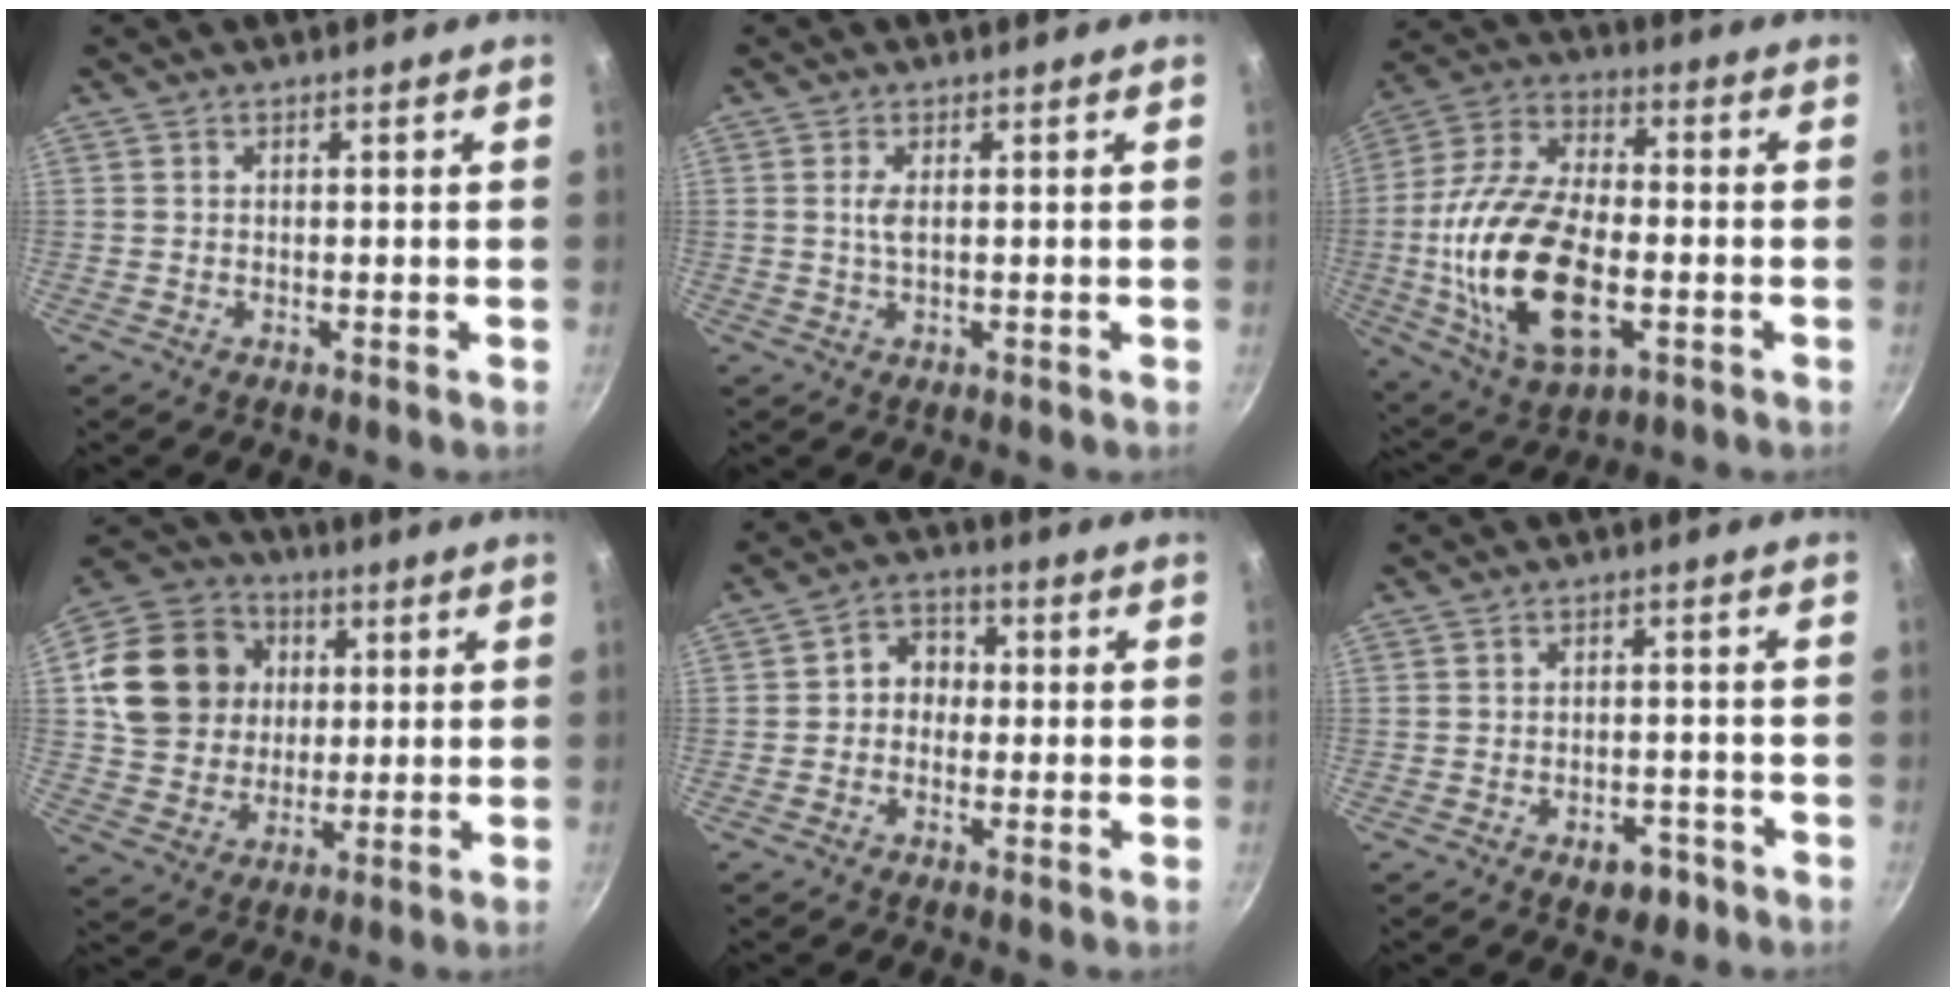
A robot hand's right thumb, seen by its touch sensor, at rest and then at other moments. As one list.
[{"total": 2.1, "force": [0.4, 0.8, 1.9], "torque": [-0.042, 0.000, 0.011]}, {"total": 22.3, "force": [-3.8, 11.8, 18.5], "torque": [-0.360, 0.018, -0.070]}, {"total": 17.2, "force": [3.4, 14.9, 8.0], "torque": [-0.131, 0.018, 0.059]}, {"total": 5.7, "force": [-0.2, 4.8, 3.0], "torque": [-0.016, 0.017, -0.015]}, {"total": 4.5, "force": [-2.5, 2.7, 2.5], "torque": [-0.017, 0.022, -0.026]}]